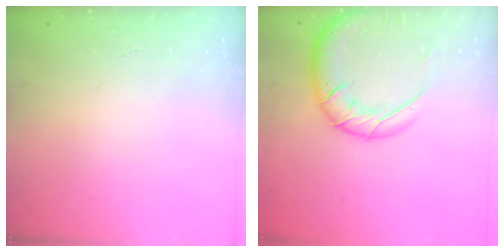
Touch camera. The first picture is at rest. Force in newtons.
{"total": 15.9, "press": 15.5, "slide": 3.1}